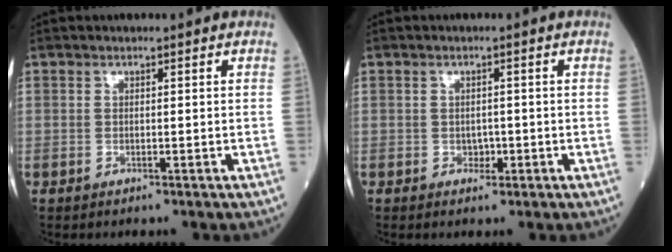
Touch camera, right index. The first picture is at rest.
{"total": 1.5, "force": [-0.4, 1.1, 0.9], "torque": [-0.011, 0.002, -0.004]}